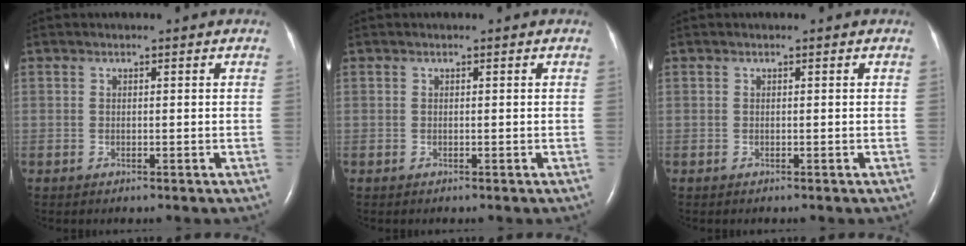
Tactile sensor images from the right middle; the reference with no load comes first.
{"total": 0.0}
{"total": 0.0}